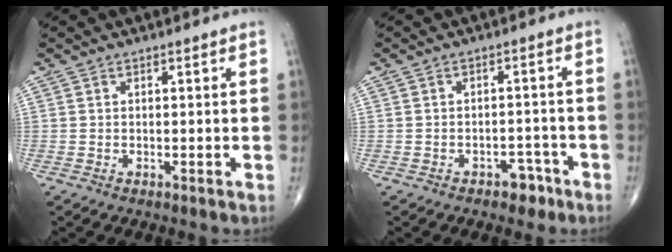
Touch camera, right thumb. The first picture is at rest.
{"total": 3.8, "force": [-2.4, 2.3, 1.7], "torque": [-0.007, 0.023, -0.030]}